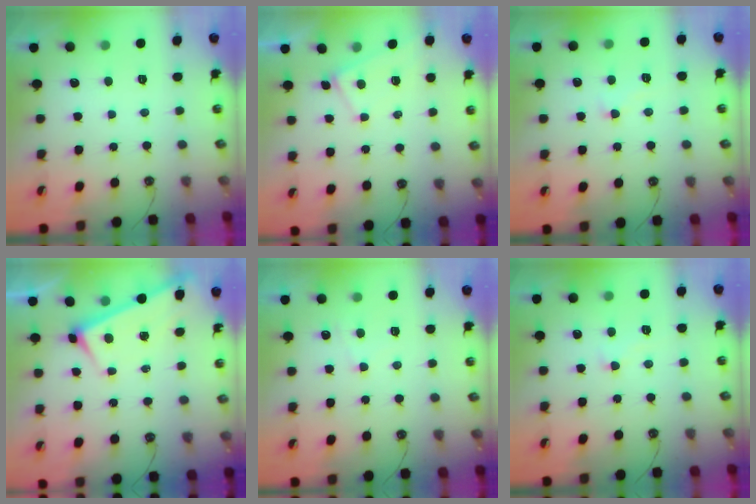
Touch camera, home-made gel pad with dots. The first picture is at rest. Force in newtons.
{"total": 0.6, "press": 0.6, "slide": 0.2}
{"total": 1.9, "press": 1.8, "slide": 0.5}
{"total": 3.2, "press": 3.2, "slide": 0.1}
{"total": 4.5, "press": 4.5, "slide": 0.5}
{"total": 1.9, "press": 1.8, "slide": 0.5}